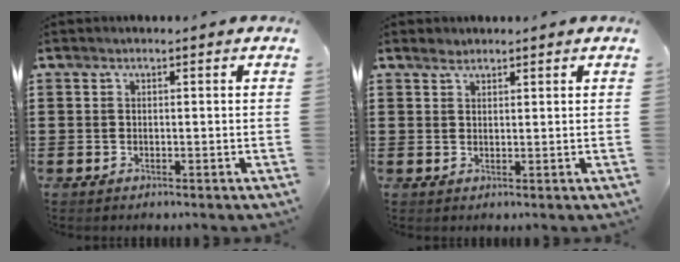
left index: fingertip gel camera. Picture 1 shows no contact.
{"total": 1.3, "force": [1.1, 0.5, 0.4], "torque": [-0.011, 0.001, 0.022]}